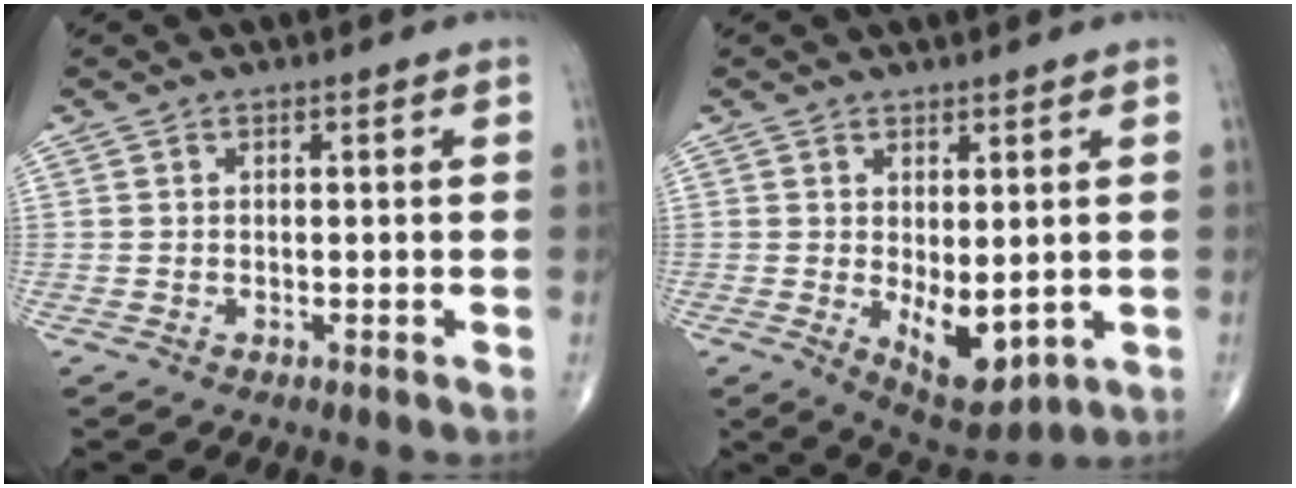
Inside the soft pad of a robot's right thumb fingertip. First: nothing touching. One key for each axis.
{"total": 8.1, "fx": -0.8, "fy": 3.9, "fz": 7.0, "tx": -0.084, "ty": -0.016, "tz": 0.007}